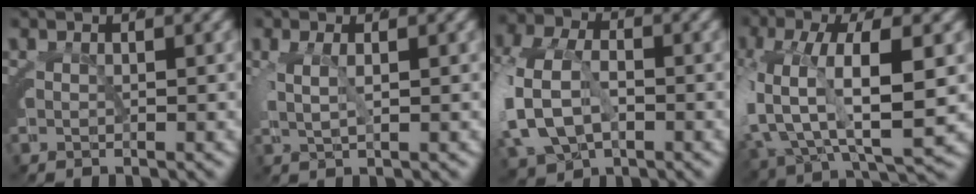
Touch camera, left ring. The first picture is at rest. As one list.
[{"total": 1.1, "force": [0.1, 0.9, 0.7], "torque": [-0.025, -0.006, 0.006]}, {"total": 7.2, "force": [-1.6, 6.1, 3.5], "torque": [-0.107, -0.021, -0.023]}, {"total": 9.4, "force": [-1.5, 6.3, 6.8], "torque": [-0.167, -0.024, -0.017]}]